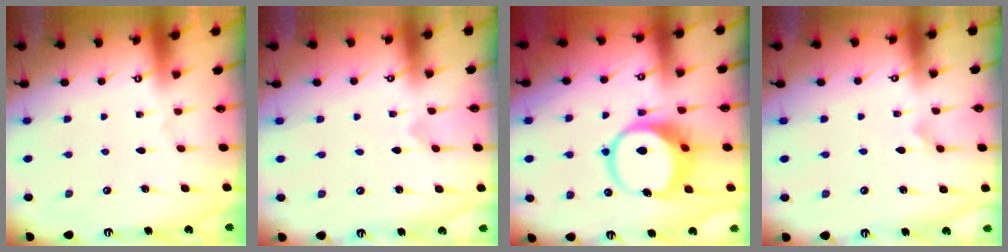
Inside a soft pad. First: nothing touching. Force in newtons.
{"total": 0.0}
{"total": 10.3, "press": 10.2, "slide": 1.2}
{"total": 2.1, "press": 2.1, "slide": 0.1}